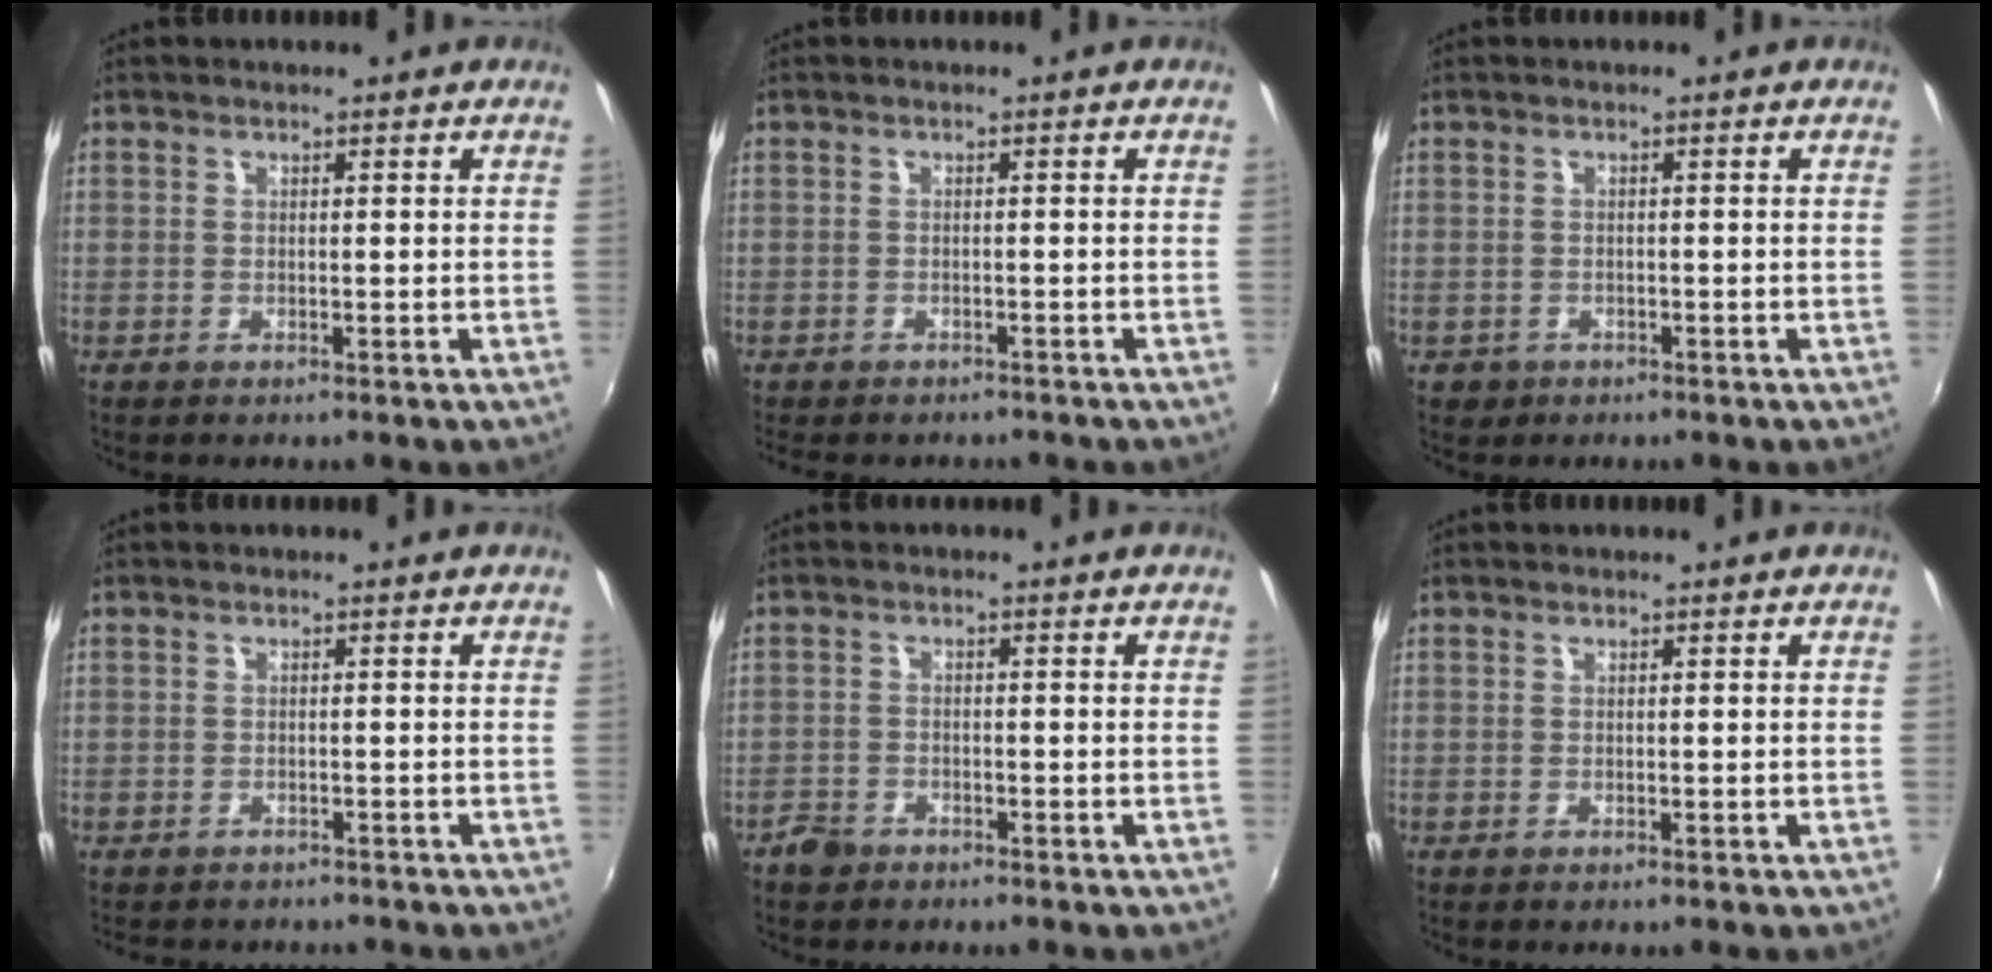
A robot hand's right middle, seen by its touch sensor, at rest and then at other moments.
{"total": 3.3, "force": [-2.8, 1.4, 1.0], "torque": [-0.028, -0.009, -0.040]}
{"total": 2.2, "force": [-1.0, 1.8, 0.7], "torque": [-0.020, -0.002, -0.012]}
{"total": 3.0, "force": [-2.6, 1.4, 0.6], "torque": [-0.018, -0.003, -0.038]}
{"total": 3.0, "force": [-2.4, 1.7, 0.6], "torque": [-0.022, 0.001, -0.046]}
{"total": 0.0}